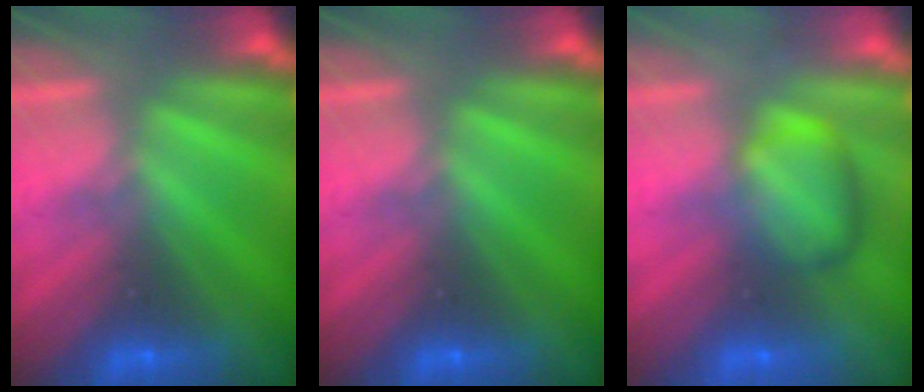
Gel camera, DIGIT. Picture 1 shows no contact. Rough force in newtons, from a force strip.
{"total": 0.0}
{"total": 2.4}